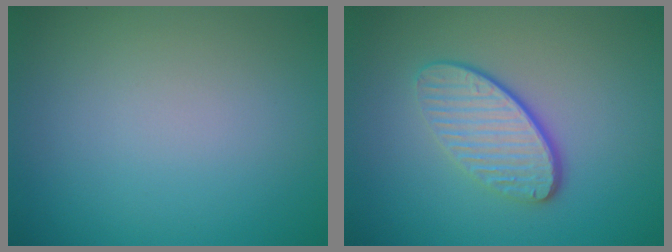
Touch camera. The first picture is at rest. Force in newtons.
{"total": 4.1, "press": 3.1, "slide": 2.7}